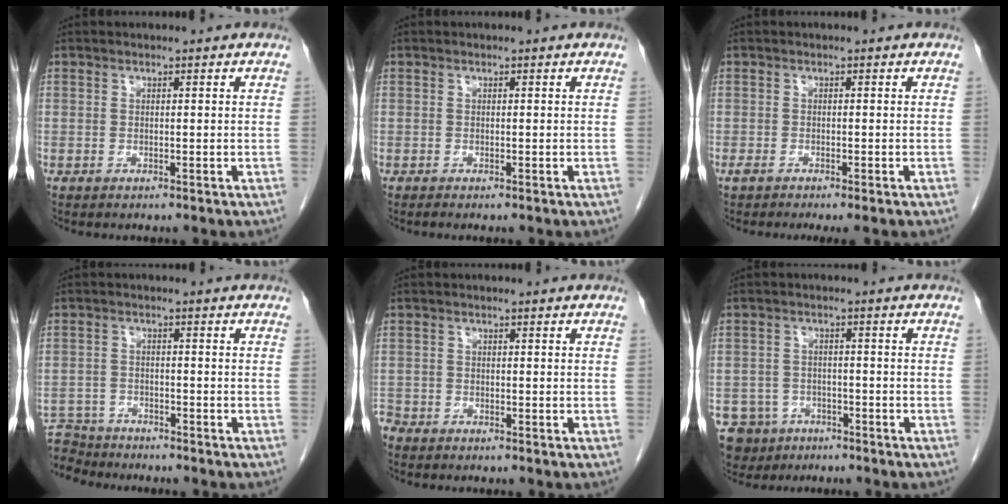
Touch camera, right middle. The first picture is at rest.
{"total": 0.0}
{"total": 3.3, "force": [-2.5, 0.4, 2.1], "torque": [-0.028, -0.008, -0.038]}
{"total": 7.7, "force": [-7.4, 2.2, 0.6], "torque": [-0.020, 0.002, -0.132]}
{"total": 2.0, "force": [-1.9, 0.7, 0.2], "torque": [-0.006, -0.002, -0.036]}
{"total": 7.4, "force": [-4.9, 5.4, 0.9], "torque": [-0.023, 0.005, -0.076]}